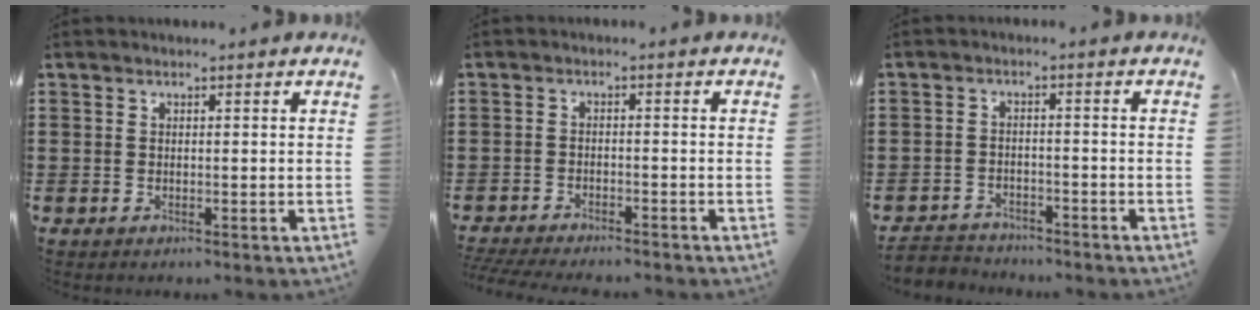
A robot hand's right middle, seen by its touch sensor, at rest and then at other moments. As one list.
[{"total": 2.3, "force": [-2.3, 0.1, 0.3], "torque": [-0.016, -0.002, -0.050]}, {"total": 3.0, "force": [-2.9, 0.7, -0.1], "torque": [-0.006, 0.000, -0.064]}]